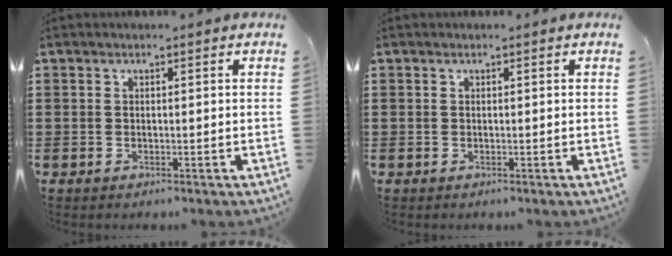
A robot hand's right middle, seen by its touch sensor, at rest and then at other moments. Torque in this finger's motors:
{"motor_torque": [-0.20, 0.08, -0.02, -0.01]}